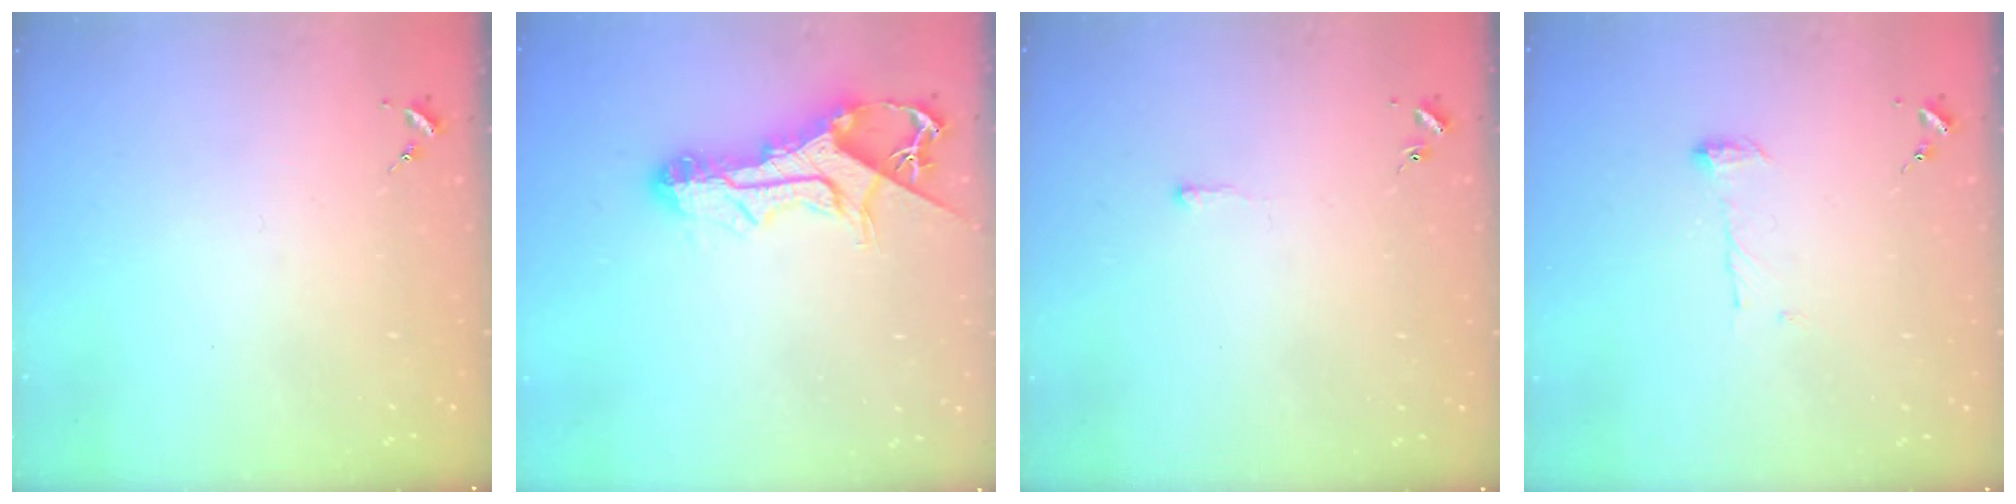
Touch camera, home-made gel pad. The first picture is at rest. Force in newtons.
{"total": 13.4, "press": 13.3, "slide": 1.3}
{"total": 2.6, "press": 2.6, "slide": 0.4}
{"total": 6.9, "press": 6.9, "slide": 0.1}